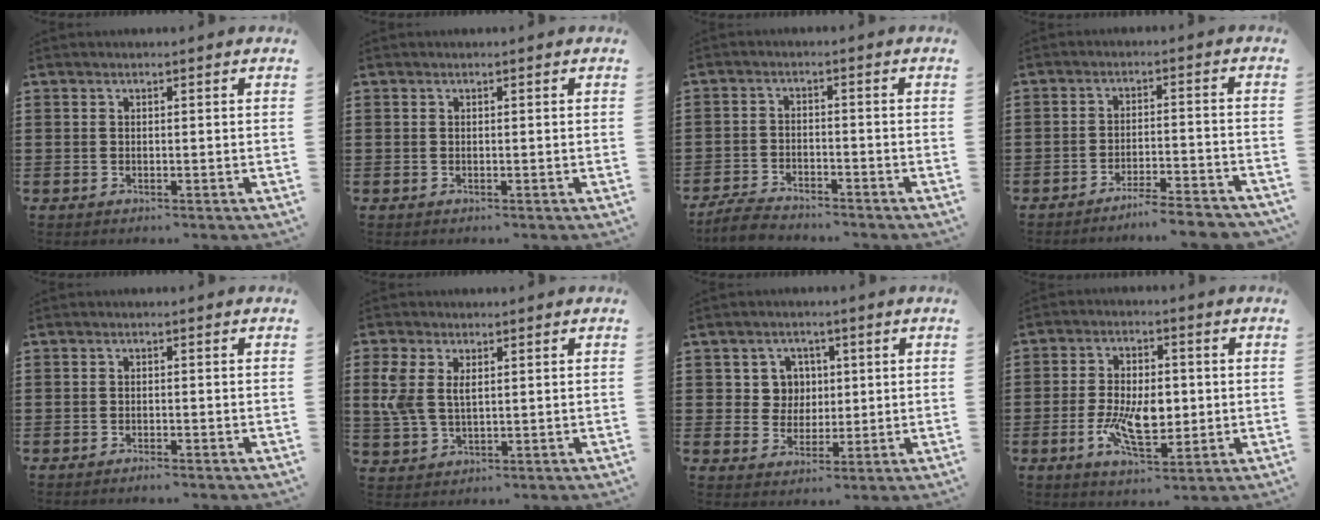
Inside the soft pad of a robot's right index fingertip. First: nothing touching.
{"total": 0.0}
{"total": 3.8, "force": [-3.8, 0.4, 0.6], "torque": [-0.027, 0.000, -0.082]}
{"total": 4.4, "force": [-4.2, -0.6, 1.2], "torque": [-0.021, -0.007, -0.084]}
{"total": 0.9, "force": [-0.9, -0.1, 0.2], "torque": [-0.007, -0.004, -0.017]}
{"total": 4.8, "force": [1.5, 2.7, 3.6], "torque": [-0.093, 0.002, 0.023]}
{"total": 5.0, "force": [1.2, 4.7, 1.4], "torque": [-0.050, 0.018, 0.019]}
{"total": 8.9, "force": [-1.3, 4.4, 7.7], "torque": [-0.149, 0.000, -0.025]}